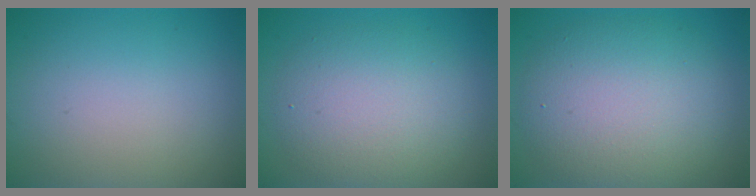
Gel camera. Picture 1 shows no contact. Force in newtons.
{"total": 5.6, "press": 5.6, "slide": 0.2}
{"total": 7.9, "press": 7.9, "slide": 0.4}